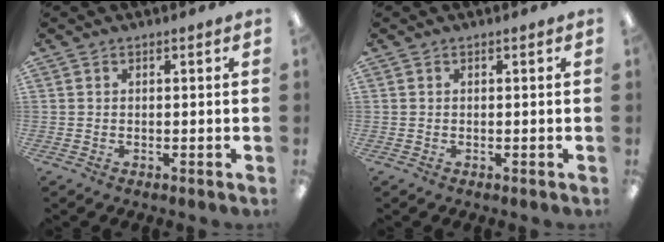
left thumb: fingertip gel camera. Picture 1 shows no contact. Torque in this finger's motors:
{"motor_torque": [-0.04, -0.04, 0.04, -0.03, 0.00]}